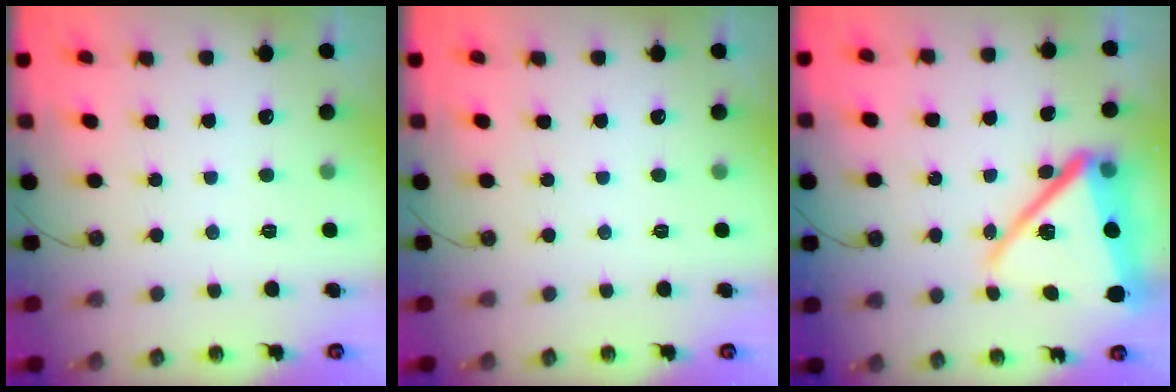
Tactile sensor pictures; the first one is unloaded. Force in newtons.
{"total": 0.0}
{"total": 20.8, "press": 20.6, "slide": 2.7}